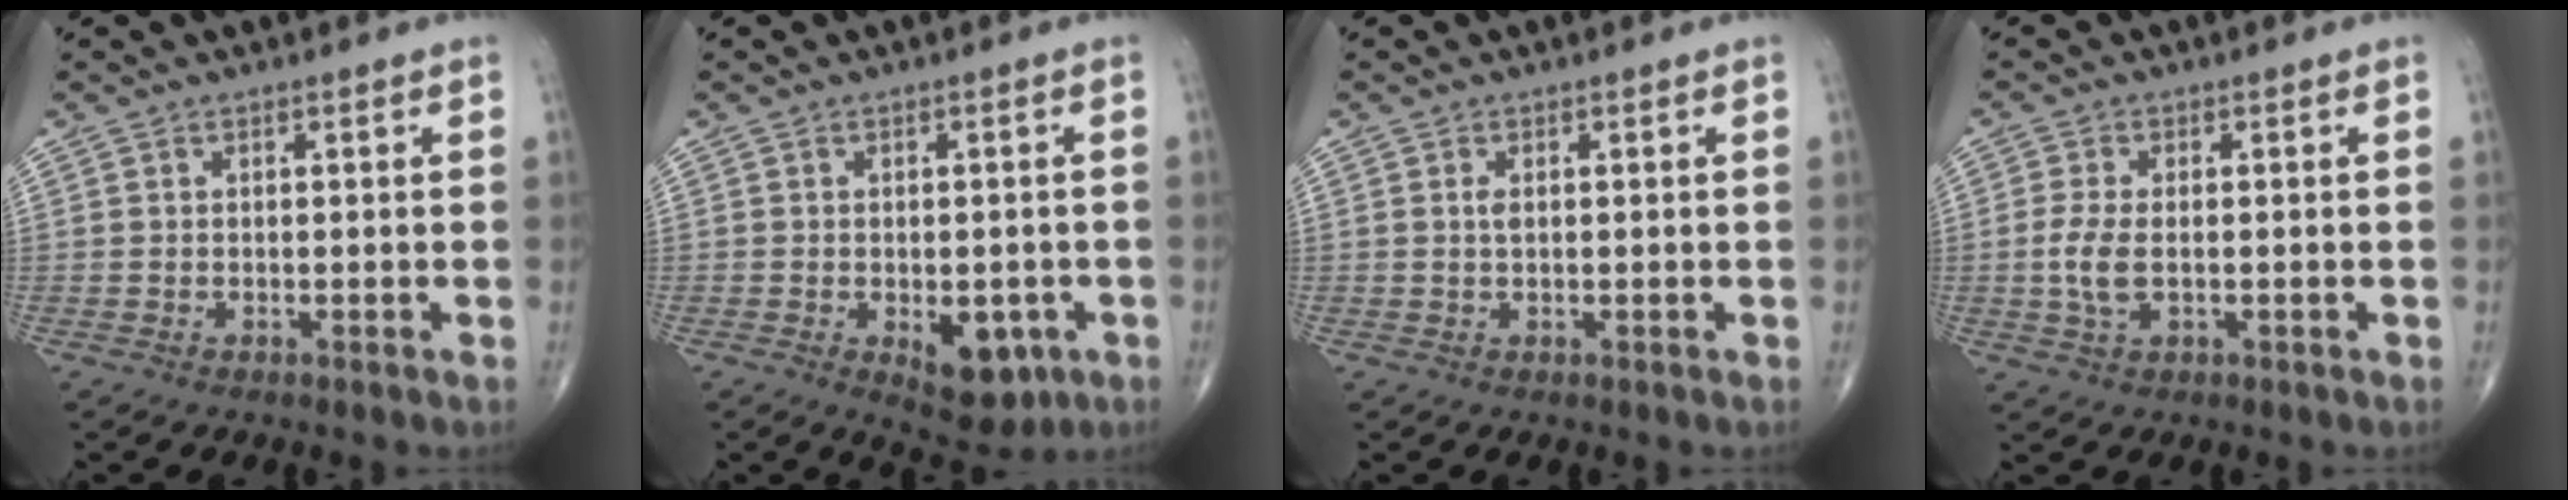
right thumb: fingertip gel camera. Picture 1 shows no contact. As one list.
[{"total": 8.3, "force": [-2.8, 4.6, 6.4], "torque": [-0.058, 0.002, -0.025]}, {"total": 0.9, "force": [0.2, 0.4, 0.8], "torque": [-0.019, -0.001, 0.003]}, {"total": 4.9, "force": [-0.5, 2.6, 4.1], "torque": [-0.094, 0.000, -0.011]}]